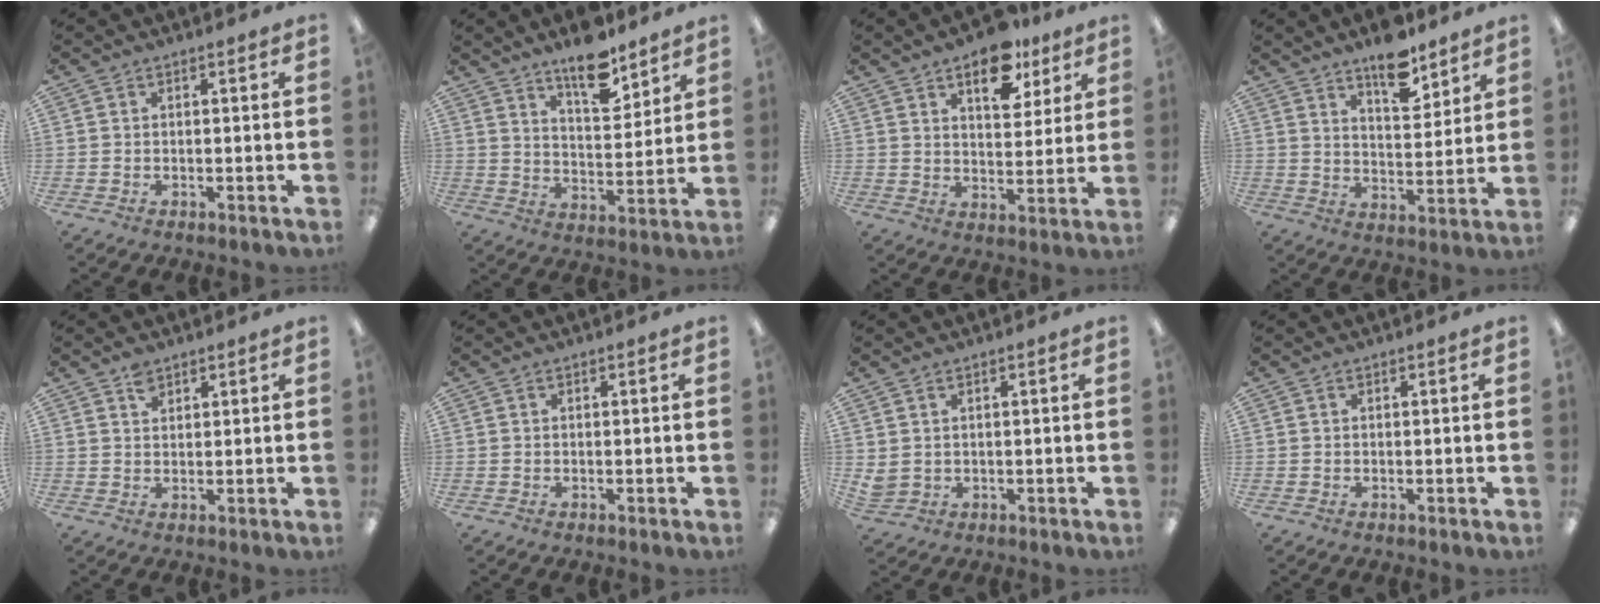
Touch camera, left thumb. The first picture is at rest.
{"total": 11.9, "force": [9.4, 4.3, 6.0], "torque": [-0.086, -0.058, 0.164]}
{"total": 11.9, "force": [7.7, 5.9, 6.9], "torque": [-0.083, -0.034, 0.130]}
{"total": 10.7, "force": [8.3, 4.2, 5.4], "torque": [-0.064, -0.054, 0.141]}
{"total": 2.6, "force": [2.0, 1.4, 0.9], "torque": [-0.014, -0.007, 0.037]}
{"total": 0.0}
{"total": 2.5, "force": [1.3, 1.9, 0.9], "torque": [-0.022, 0.000, 0.025]}
{"total": 0.0}